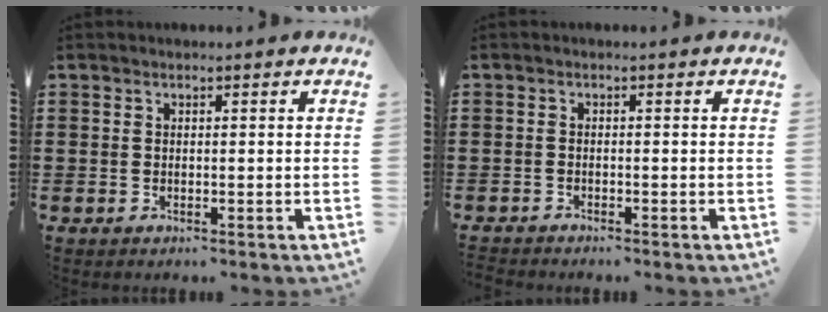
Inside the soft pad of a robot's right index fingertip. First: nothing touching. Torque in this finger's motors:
{"motor_torque": [-1.34, 0.80, -1.05, -0.21]}